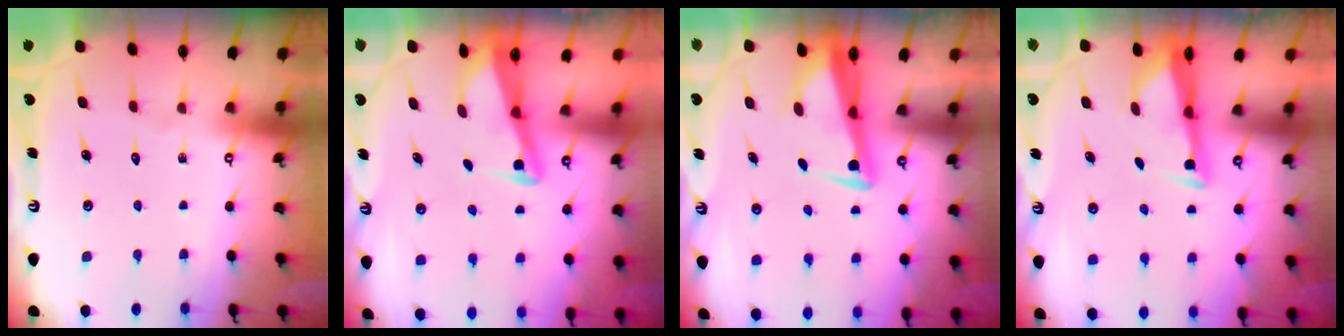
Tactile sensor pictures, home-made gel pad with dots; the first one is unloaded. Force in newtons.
{"total": 3.0, "press": 3.0, "slide": 0.3}
{"total": 4.0, "press": 3.8, "slide": 1.2}
{"total": 3.3, "press": 3.2, "slide": 0.8}